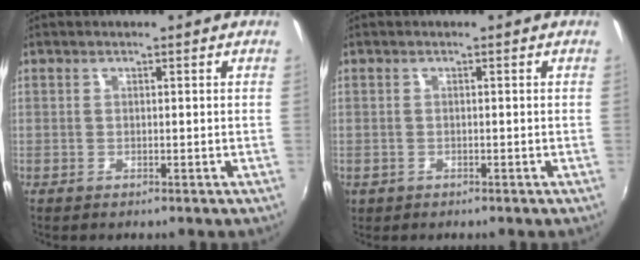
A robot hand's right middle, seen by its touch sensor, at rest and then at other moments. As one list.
[{"total": 1.5, "force": [-0.6, 1.3, 0.5], "torque": [-0.012, -0.004, -0.009]}]